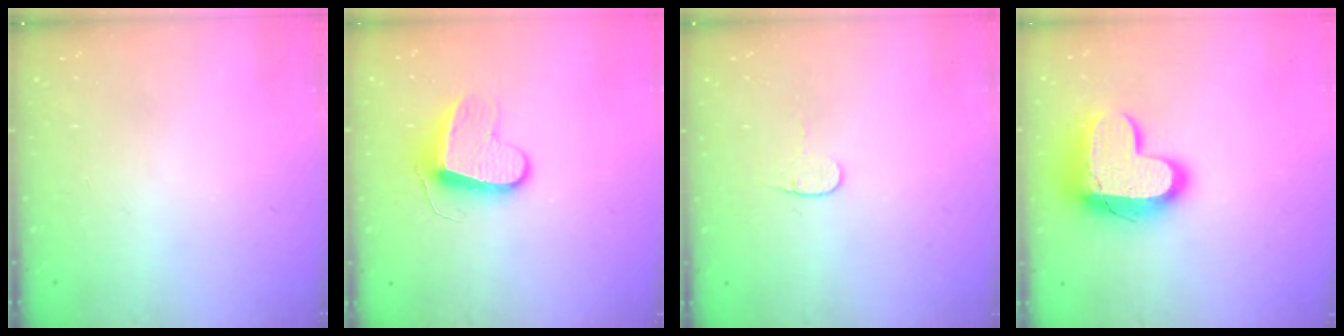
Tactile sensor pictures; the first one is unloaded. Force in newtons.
{"total": 9.4, "press": 9.4, "slide": 0.4}
{"total": 3.7, "press": 3.7, "slide": 0.4}
{"total": 16.2, "press": 16.1, "slide": 1.1}